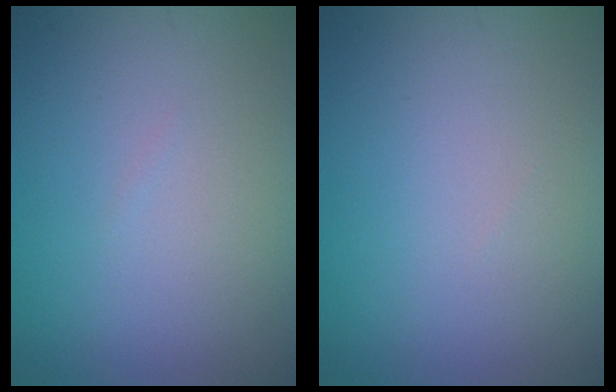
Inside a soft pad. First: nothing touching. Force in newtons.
{"total": 0.0}